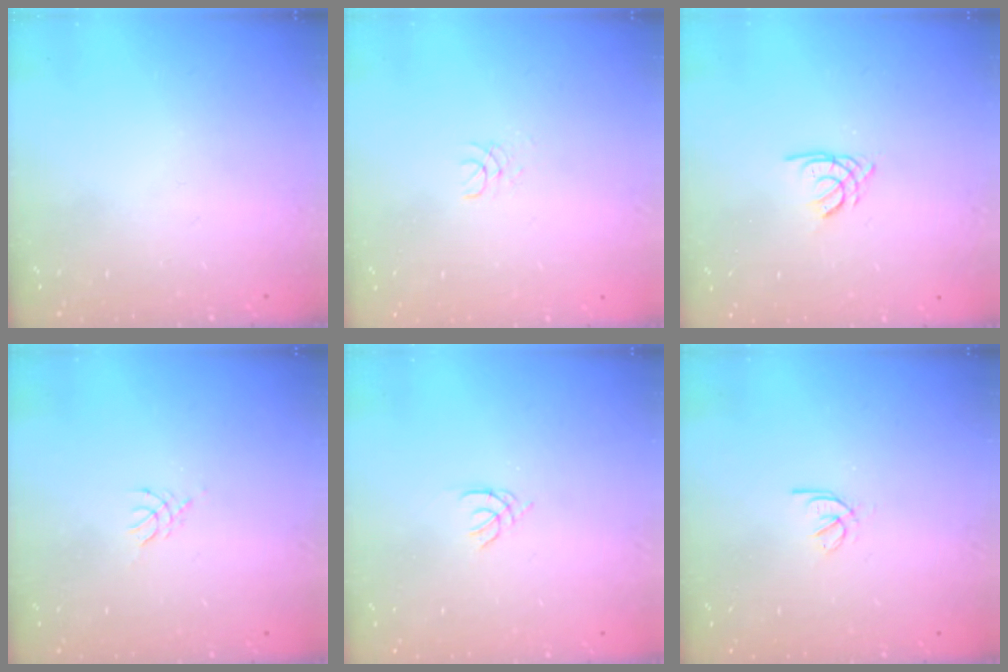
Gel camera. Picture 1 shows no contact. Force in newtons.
{"total": 1.3, "press": 1.3, "slide": 0.1}
{"total": 2.2, "press": 2.2, "slide": 0.0}
{"total": 2.8, "press": 2.7, "slide": 0.6}
{"total": 1.2, "press": 1.2, "slide": 0.3}
{"total": 2.2, "press": 2.2, "slide": 0.5}